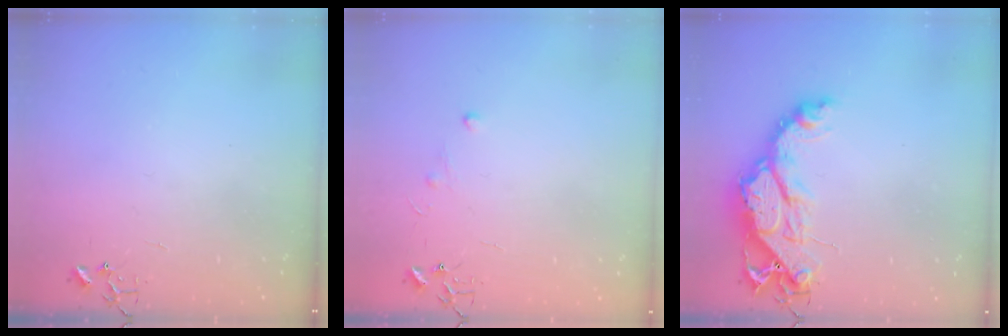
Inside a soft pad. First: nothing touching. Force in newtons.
{"total": 3.8, "press": 3.8, "slide": 0.5}
{"total": 14.8, "press": 14.8, "slide": 1.4}